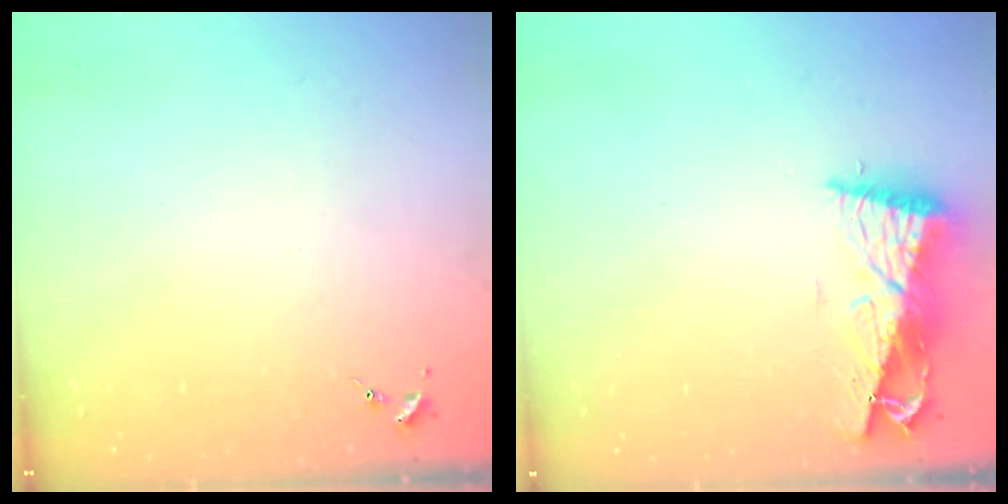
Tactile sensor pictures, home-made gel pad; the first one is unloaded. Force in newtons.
{"total": 9.6, "press": 9.5, "slide": 1.2}